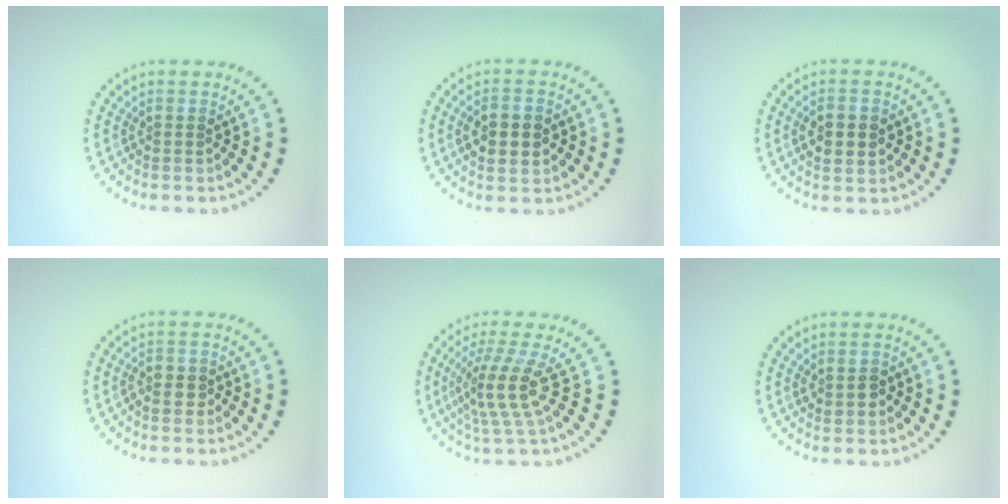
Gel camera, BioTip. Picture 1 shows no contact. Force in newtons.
{"total": 4.2, "press": 4.2, "slide": 0.1}
{"total": 3.5, "press": 3.5, "slide": 0.1}
{"total": 1.2, "press": 1.1, "slide": 0.3}
{"total": 4.2, "press": 3.0, "slide": 2.9}
{"total": 1.3, "press": 1.3, "slide": 0.2}